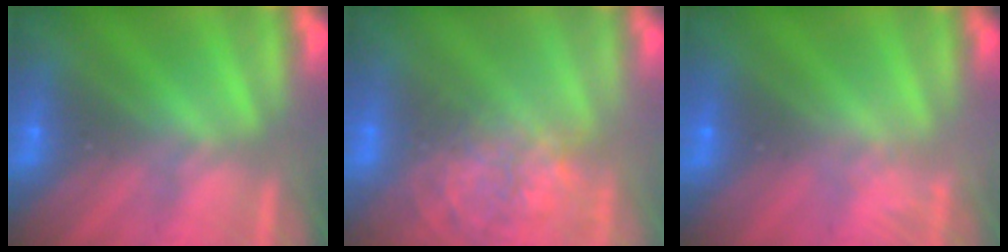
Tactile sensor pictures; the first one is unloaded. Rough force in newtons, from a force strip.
{"total": 3.8}
{"total": 1.6}